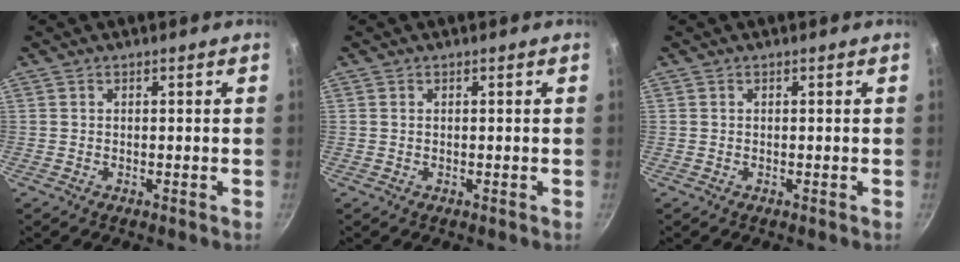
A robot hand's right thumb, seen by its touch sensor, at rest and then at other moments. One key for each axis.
{"total": 0.0}
{"total": 0.0}